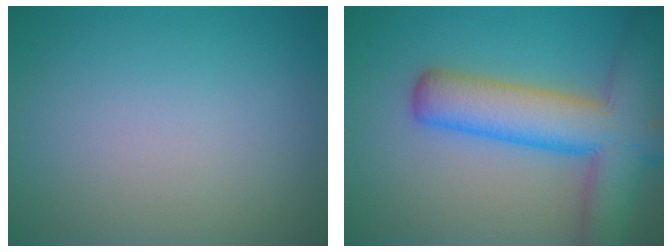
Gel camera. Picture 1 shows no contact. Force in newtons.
{"total": 9.4, "press": 9.4, "slide": 0.5}